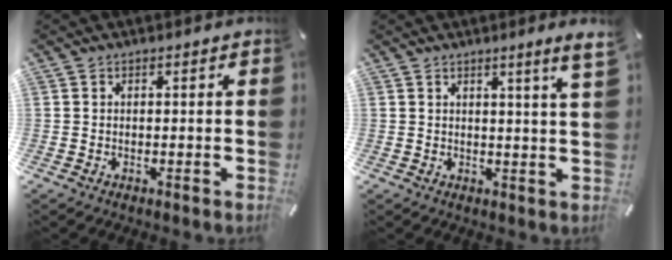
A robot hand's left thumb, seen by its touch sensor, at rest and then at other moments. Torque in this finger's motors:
{"motor_torque": [-0.03, -0.11, 0.19, -0.37, 0.09]}